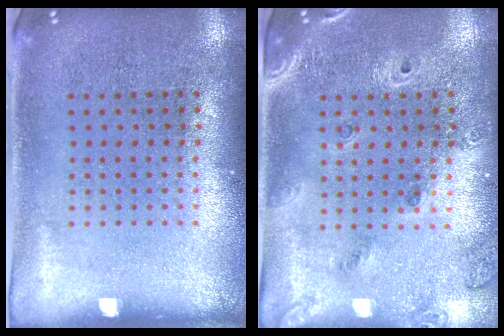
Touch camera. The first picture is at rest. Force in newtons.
{"total": 1.7, "press": 1.5, "slide": 0.7}